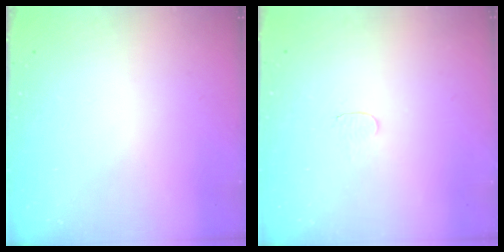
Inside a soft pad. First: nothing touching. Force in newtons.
{"total": 3.7, "press": 3.7, "slide": 0.4}